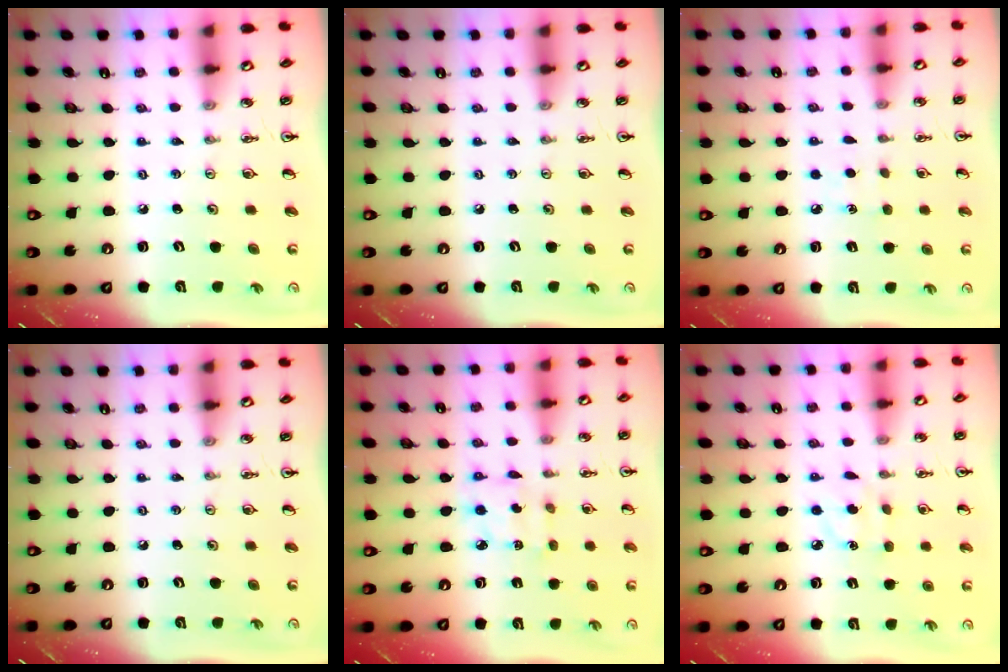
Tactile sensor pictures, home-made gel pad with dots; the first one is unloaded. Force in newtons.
{"total": 0.0}
{"total": 4.0, "press": 4.0, "slide": 0.4}
{"total": 0.0}
{"total": 3.8, "press": 3.8, "slide": 0.2}
{"total": 6.0, "press": 6.0, "slide": 0.7}